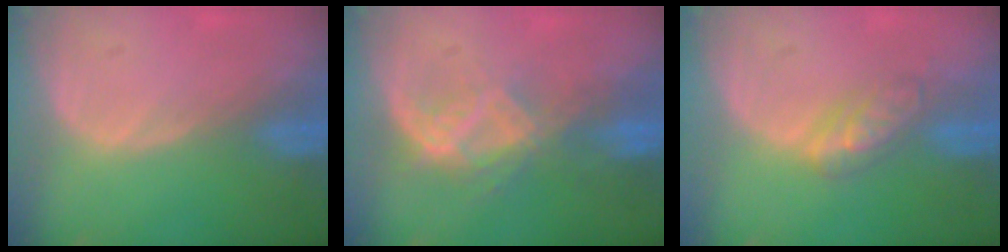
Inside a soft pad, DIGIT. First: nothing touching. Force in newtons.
{"total": 6.9, "press": 6.5, "slide": 2.2}
{"total": 4.6, "press": 4.4, "slide": 1.4}